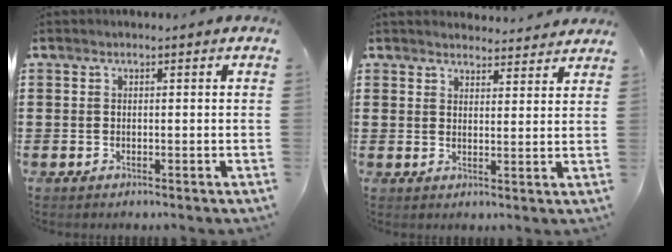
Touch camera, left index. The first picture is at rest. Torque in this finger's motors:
{"motor_torque": [0.53, -0.48, -0.19, -0.03]}